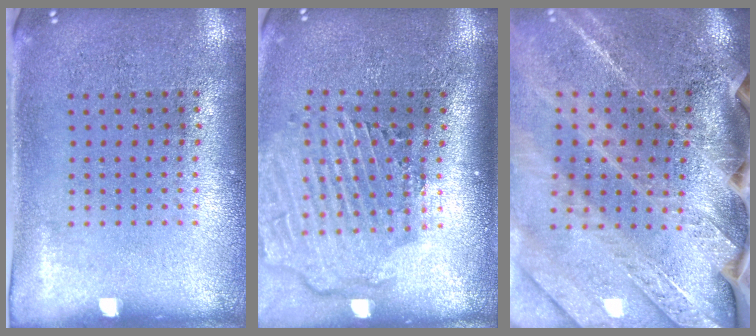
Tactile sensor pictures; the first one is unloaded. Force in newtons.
{"total": 2.9, "press": 2.4, "slide": 1.7}
{"total": 3.7, "press": 3.2, "slide": 1.9}